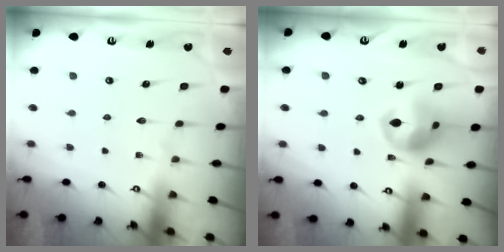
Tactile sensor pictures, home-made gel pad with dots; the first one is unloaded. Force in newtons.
{"total": 12.3, "press": 12.2, "slide": 1.6}